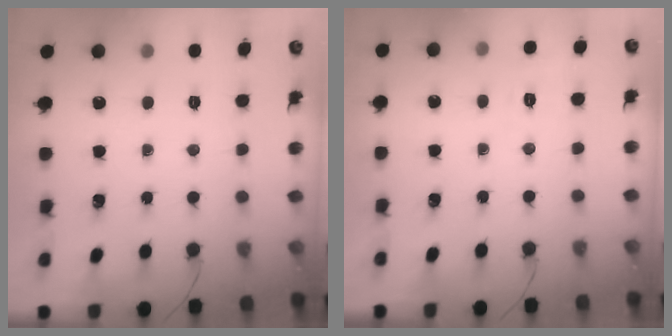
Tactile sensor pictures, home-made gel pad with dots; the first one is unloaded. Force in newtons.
{"total": 2.4, "press": 1.3, "slide": 2.1}